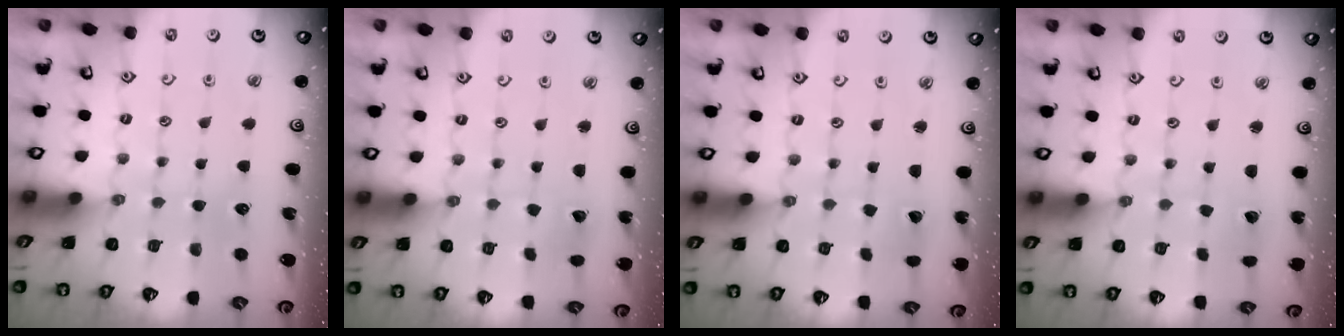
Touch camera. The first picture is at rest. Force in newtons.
{"total": 2.9, "press": 2.9, "slide": 0.3}
{"total": 2.6, "press": 2.6, "slide": 0.2}
{"total": 1.5, "press": 1.5, "slide": 0.0}